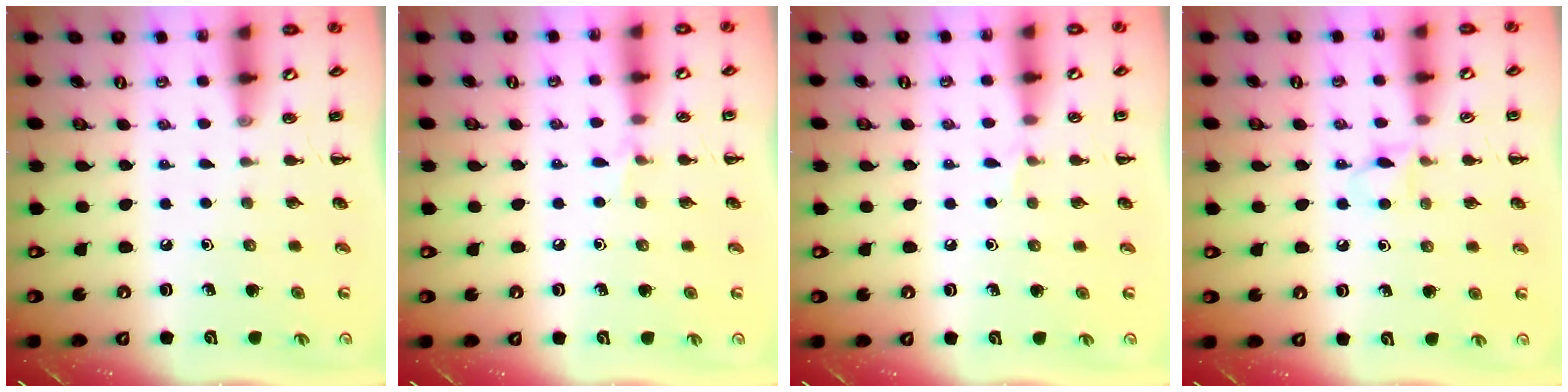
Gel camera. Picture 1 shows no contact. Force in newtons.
{"total": 4.2, "press": 4.0, "slide": 1.4}
{"total": 3.9, "press": 3.8, "slide": 1.1}
{"total": 4.4, "press": 4.0, "slide": 1.7}